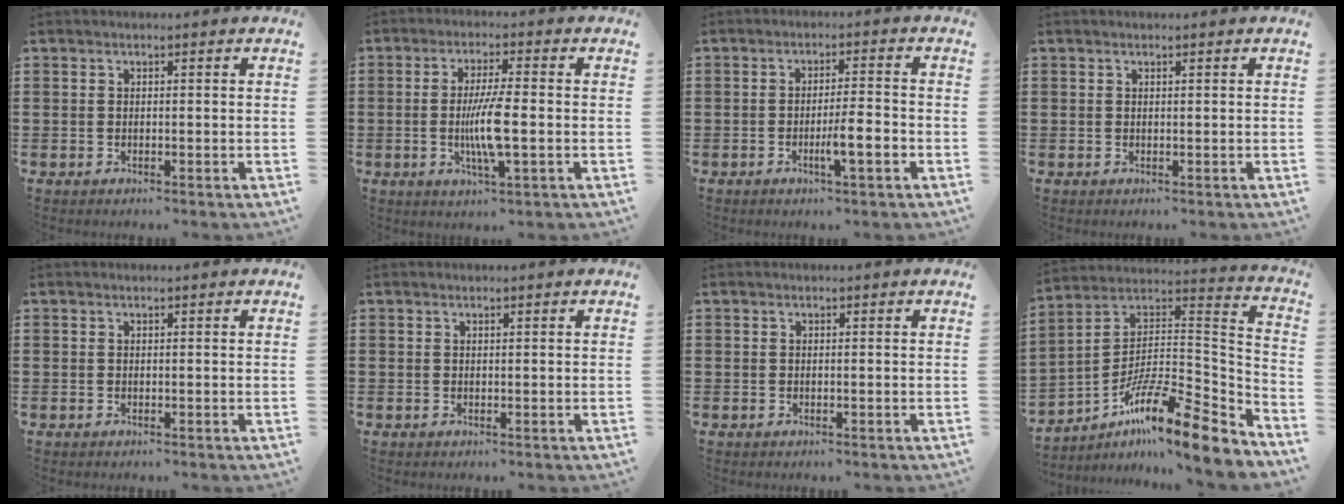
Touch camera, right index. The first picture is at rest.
{"total": 7.2, "force": [-1.2, 1.1, 7.0], "torque": [-0.140, -0.011, -0.027]}
{"total": 5.0, "force": [-1.9, 0.6, 4.6], "torque": [-0.075, -0.003, -0.033]}
{"total": 0.0}
{"total": 0.0}
{"total": 0.0}
{"total": 0.0}
{"total": 13.6, "force": [-9.6, 2.1, 9.4], "torque": [-0.151, 0.006, -0.182]}